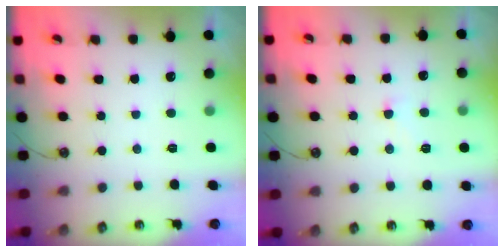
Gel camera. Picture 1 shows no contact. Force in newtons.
{"total": 3.2, "press": 3.2, "slide": 0.4}